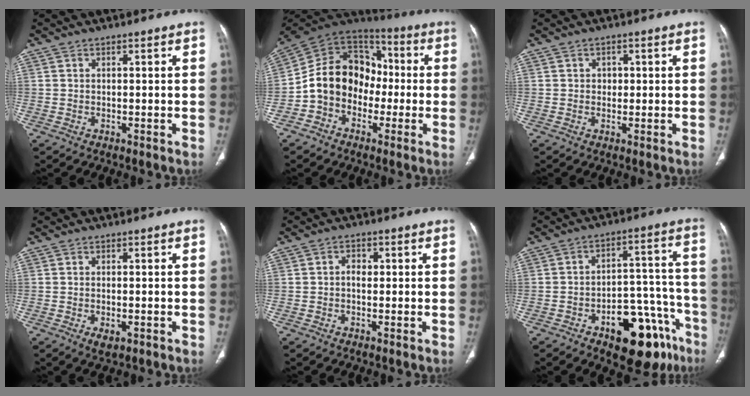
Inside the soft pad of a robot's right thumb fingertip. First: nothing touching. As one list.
[{"total": 15.0, "force": [-2.7, 12.2, 8.3], "torque": [-0.108, 0.052, -0.062]}, {"total": 2.0, "force": [0.3, 1.7, 1.0], "torque": [-0.002, 0.002, 0.004]}, {"total": 2.5, "force": [-1.0, 1.1, 2.0], "torque": [-0.036, -0.001, -0.012]}, {"total": 2.2, "force": [0.0, 1.7, 1.4], "torque": [-0.015, 0.009, -0.003]}, {"total": 19.2, "force": [-10.6, 9.1, 13.1], "torque": [-0.106, 0.088, -0.139]}]